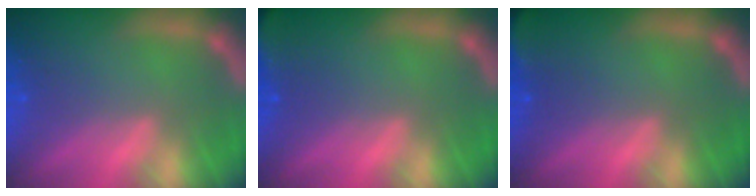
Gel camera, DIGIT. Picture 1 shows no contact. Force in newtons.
{"total": 4.4}
{"total": 3.5}